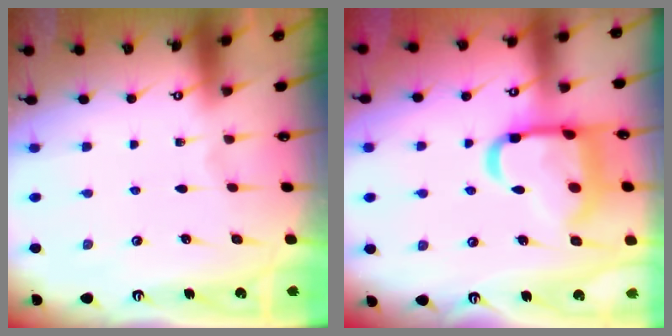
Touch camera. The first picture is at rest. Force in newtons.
{"total": 18.9, "press": 18.8, "slide": 1.8}